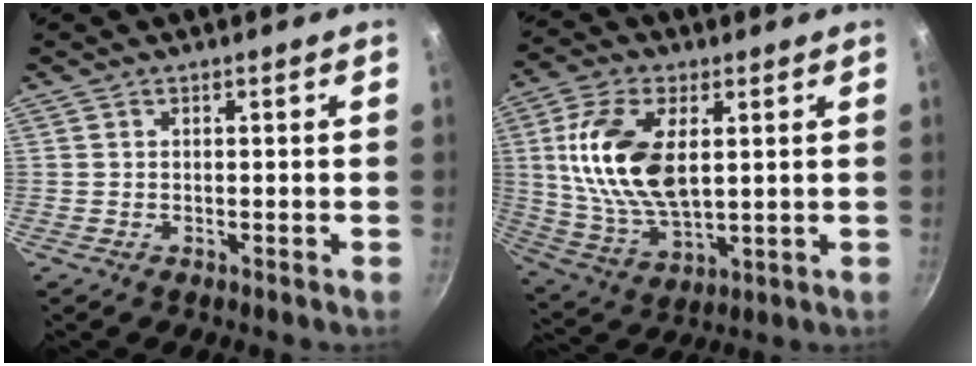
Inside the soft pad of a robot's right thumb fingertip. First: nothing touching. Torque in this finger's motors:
{"motor_torque": [1.68, 1.54, 1.77, -0.19, 0.21]}